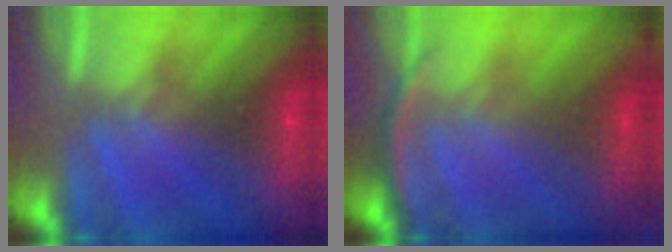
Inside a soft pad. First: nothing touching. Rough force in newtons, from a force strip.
{"total": 3.3}